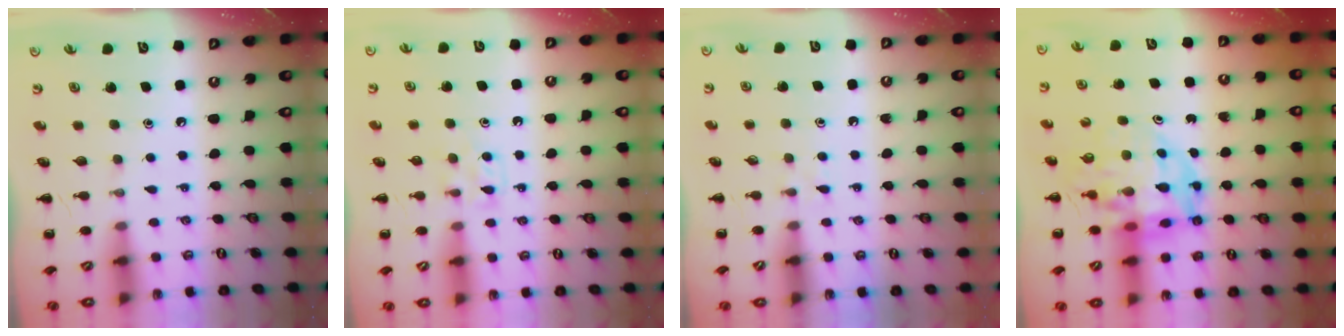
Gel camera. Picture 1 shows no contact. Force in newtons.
{"total": 3.9, "press": 3.8, "slide": 1.1}
{"total": 2.5, "press": 2.2, "slide": 1.1}
{"total": 12.6, "press": 12.0, "slide": 3.8}